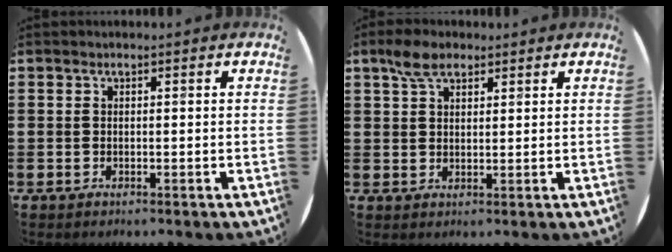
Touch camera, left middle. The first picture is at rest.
{"total": 4.2, "force": [3.0, 2.1, 2.1], "torque": [-0.039, 0.004, 0.053]}